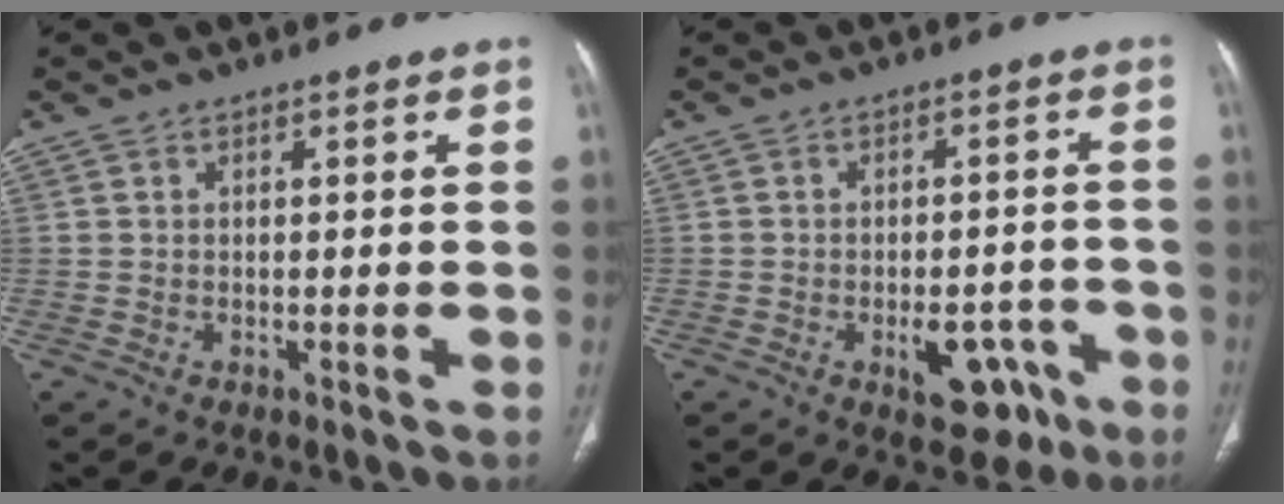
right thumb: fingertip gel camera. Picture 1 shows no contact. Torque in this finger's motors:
{"motor_torque": [3.89, 1.11, 1.44, -1.26, 0.25]}